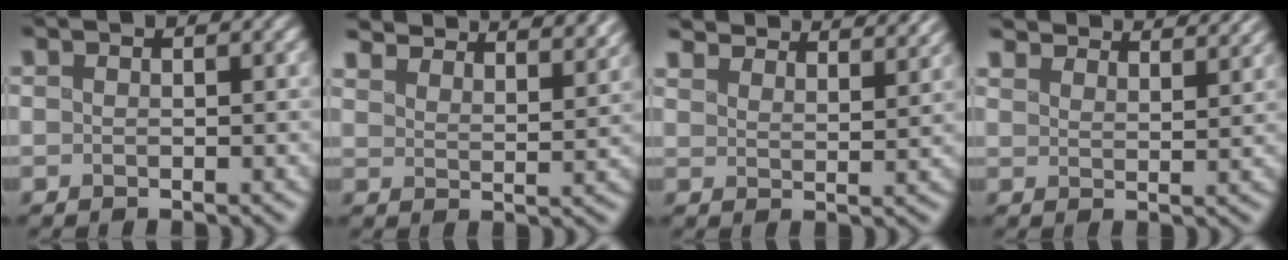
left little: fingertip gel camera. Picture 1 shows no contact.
{"total": 10.2, "force": [9.2, 2.3, 3.7], "torque": [-0.043, 0.012, 0.101]}
{"total": 8.9, "force": [8.3, 1.8, 2.8], "torque": [-0.029, 0.013, 0.090]}
{"total": 8.0, "force": [7.5, 1.5, 2.3], "torque": [-0.022, 0.014, 0.083]}